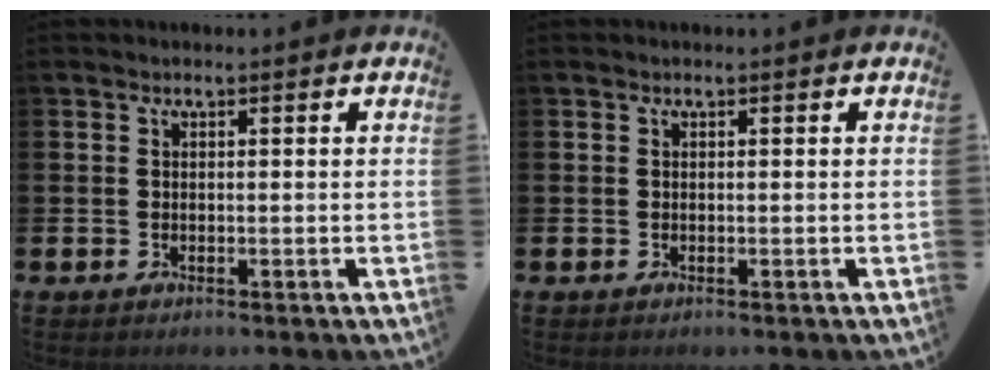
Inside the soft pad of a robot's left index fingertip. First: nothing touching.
{"total": 0.0}